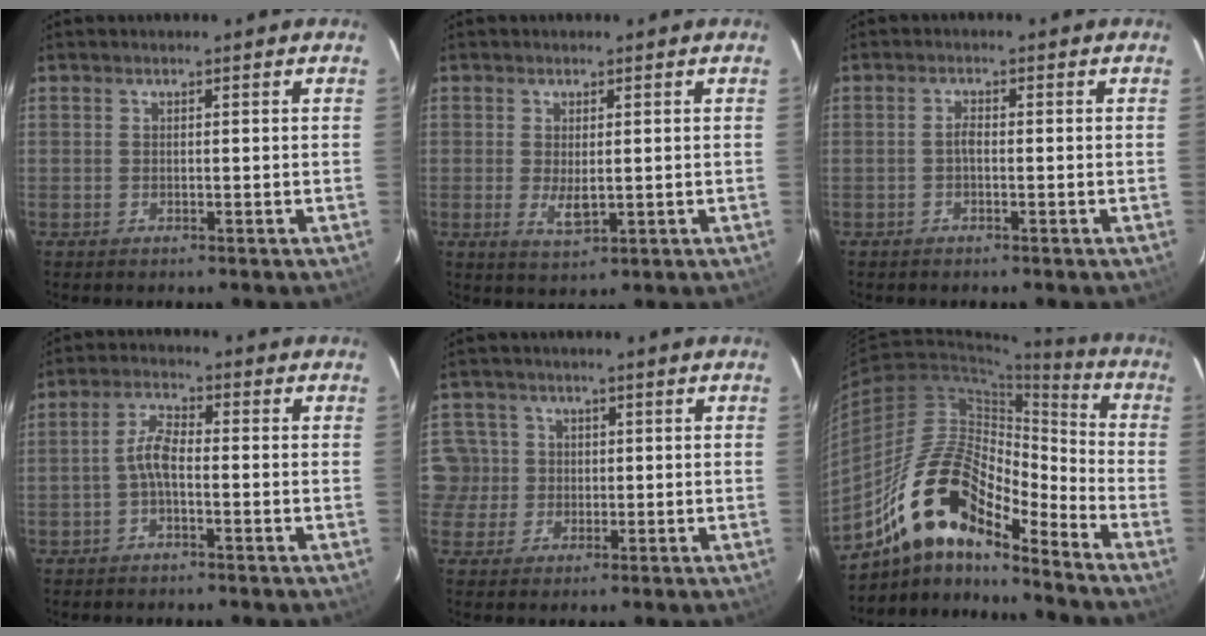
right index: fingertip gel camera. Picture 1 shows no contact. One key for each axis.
{"total": 3.6, "fx": -0.2, "fy": 1.6, "fz": 3.2, "tx": -0.056, "ty": -0.009, "tz": 0.002}
{"total": 1.3, "fx": -0.4, "fy": 0.5, "fz": 1.2, "tx": -0.023, "ty": 0.006, "tz": -0.009}
{"total": 4.0, "fx": -1.4, "fy": 1.3, "fz": 3.5, "tx": -0.078, "ty": 0.015, "tz": -0.030}
{"total": 4.7, "fx": 0.1, "fy": 4.7, "fz": 0.4, "tx": -0.001, "ty": 0.016, "tz": 0.000}
{"total": 18.4, "fx": -13.2, "fy": 6.3, "fz": 11.2, "tx": -0.197, "ty": 0.006, "tz": -0.256}